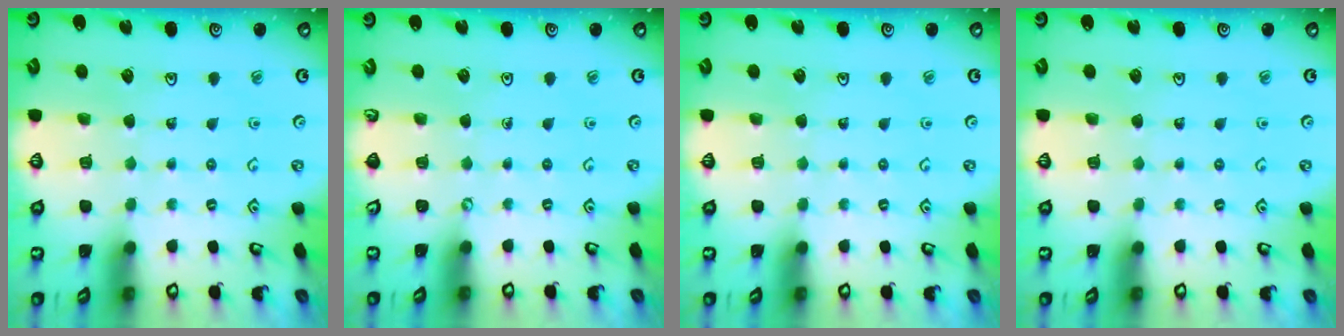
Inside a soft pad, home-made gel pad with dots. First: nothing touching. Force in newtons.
{"total": 0.0}
{"total": 0.0}
{"total": 0.0}